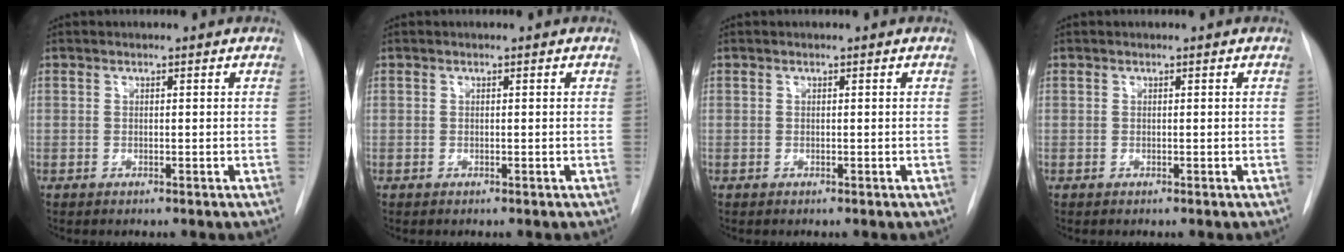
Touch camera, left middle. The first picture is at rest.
{"total": 0.0}
{"total": 0.0}
{"total": 0.0}